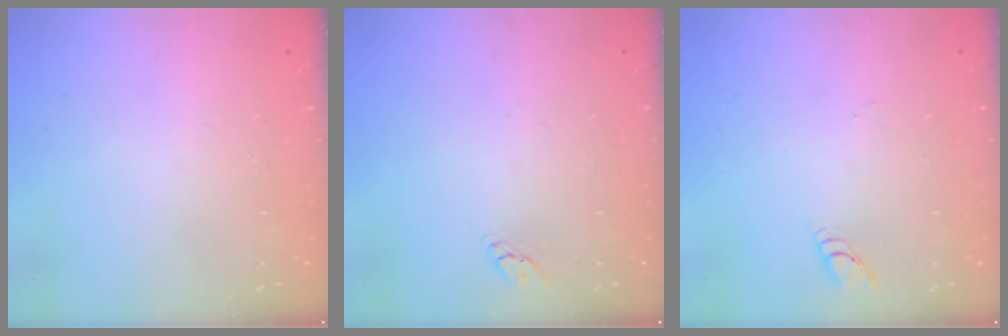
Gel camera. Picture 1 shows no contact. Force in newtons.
{"total": 2.9, "press": 2.9, "slide": 0.2}
{"total": 2.8, "press": 2.8, "slide": 0.3}